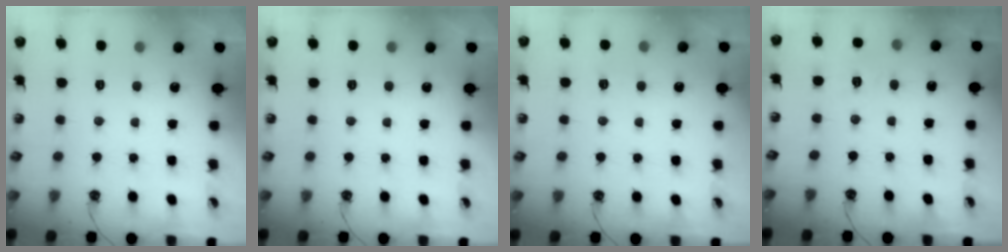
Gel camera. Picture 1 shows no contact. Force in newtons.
{"total": 0.0}
{"total": 4.5, "press": 4.5, "slide": 0.5}
{"total": 6.8, "press": 6.8, "slide": 0.7}